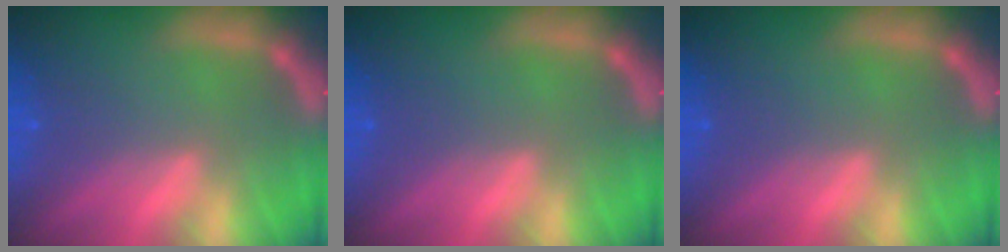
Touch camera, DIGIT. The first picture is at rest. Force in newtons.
{"total": 0.0}
{"total": 0.0}